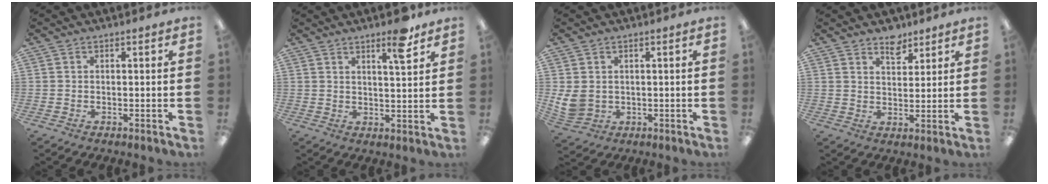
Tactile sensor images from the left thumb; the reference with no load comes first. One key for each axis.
{"total": 7.4, "fx": 5.2, "fy": 1.6, "fz": 5.1, "tx": -0.065, "ty": -0.029, "tz": 0.079}
{"total": 5.4, "fx": 1.4, "fy": 4.4, "fz": 2.7, "tx": -0.073, "ty": -0.005, "tz": 0.029}
{"total": 5.5, "fx": 4.4, "fy": 2.8, "fz": 1.8, "tx": -0.006, "ty": -0.027, "tz": 0.075}